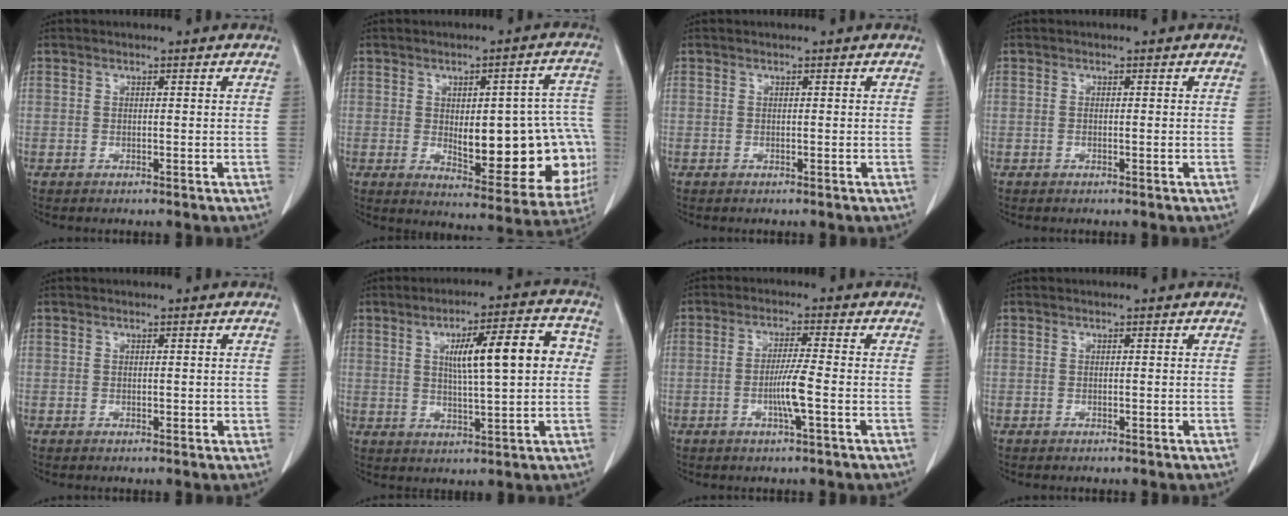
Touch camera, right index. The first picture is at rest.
{"total": 20.0, "force": [-2.1, 6.9, 18.7], "torque": [-0.170, 0.025, 0.001]}
{"total": 0.0}
{"total": 0.5, "force": [-0.1, 0.0, 0.5], "torque": [-0.012, -0.002, 0.000]}
{"total": 1.2, "force": [0.0, 0.6, 1.0], "torque": [-0.015, -0.002, 0.003]}
{"total": 11.7, "force": [2.0, 1.9, 11.3], "torque": [-0.166, 0.026, 0.034]}
{"total": 4.9, "force": [-1.3, -0.4, 4.7], "torque": [-0.090, -0.006, -0.027]}
{"total": 0.0}